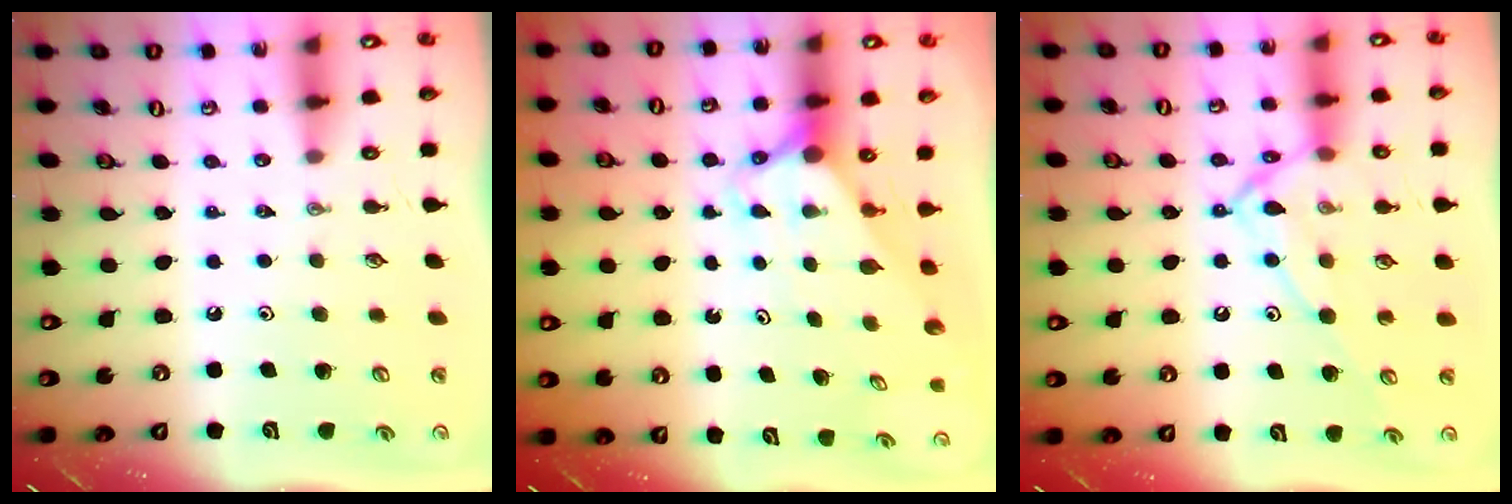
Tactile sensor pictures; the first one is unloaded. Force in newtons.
{"total": 2.6, "press": 2.6, "slide": 0.0}
{"total": 13.7, "press": 13.6, "slide": 0.9}